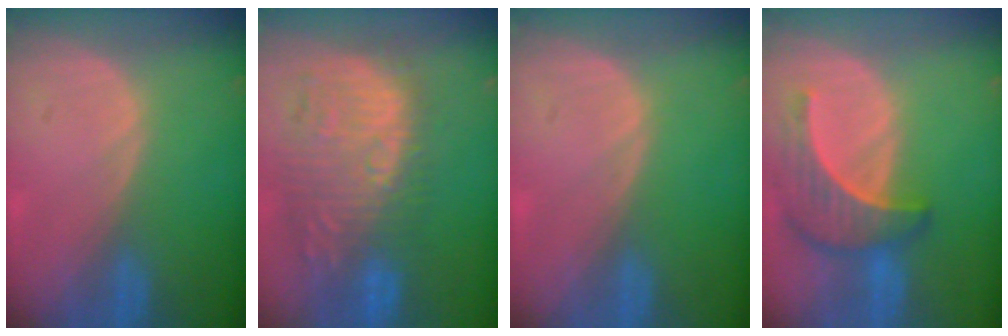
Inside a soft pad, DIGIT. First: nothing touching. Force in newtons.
{"total": 12.1, "press": 11.3, "slide": 4.3}
{"total": 0.0}
{"total": 7.1, "press": 7.0, "slide": 1.1}